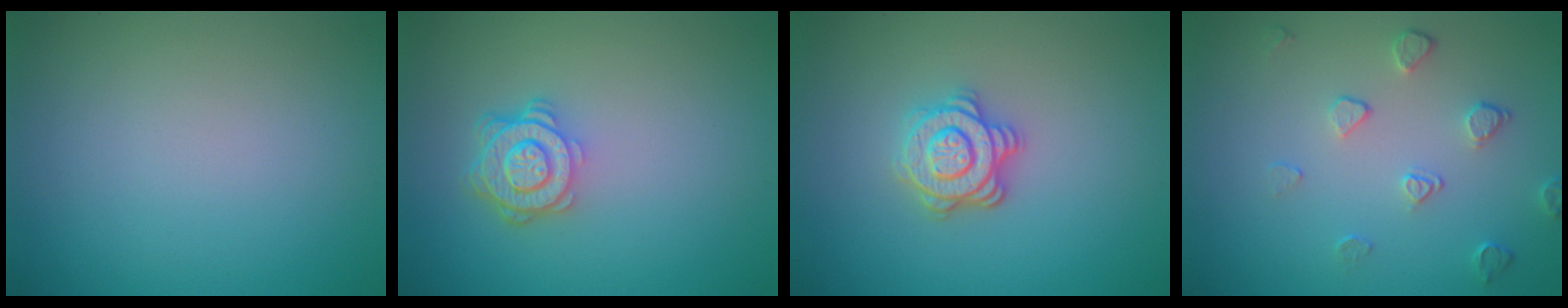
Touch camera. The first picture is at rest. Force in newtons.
{"total": 4.1, "press": 3.1, "slide": 2.6}
{"total": 3.6, "press": 3.1, "slide": 1.9}
{"total": 2.0, "press": 1.3, "slide": 1.5}